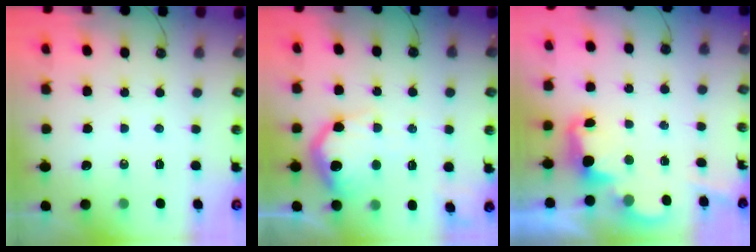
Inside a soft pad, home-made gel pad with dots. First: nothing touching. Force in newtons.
{"total": 16.0, "press": 15.9, "slide": 1.1}
{"total": 2.5, "press": 2.4, "slide": 0.6}